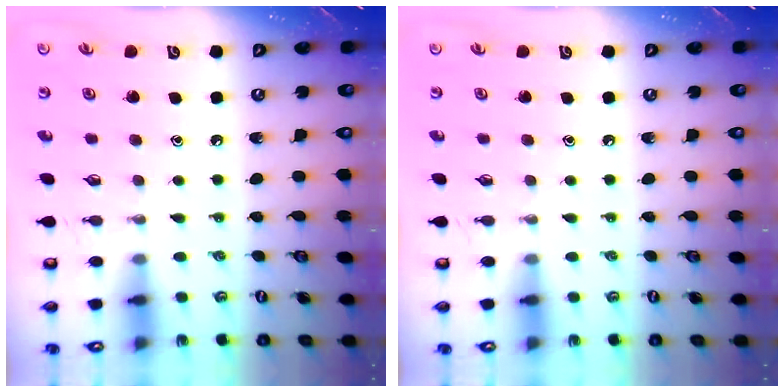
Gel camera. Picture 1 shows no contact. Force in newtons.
{"total": 0.0}